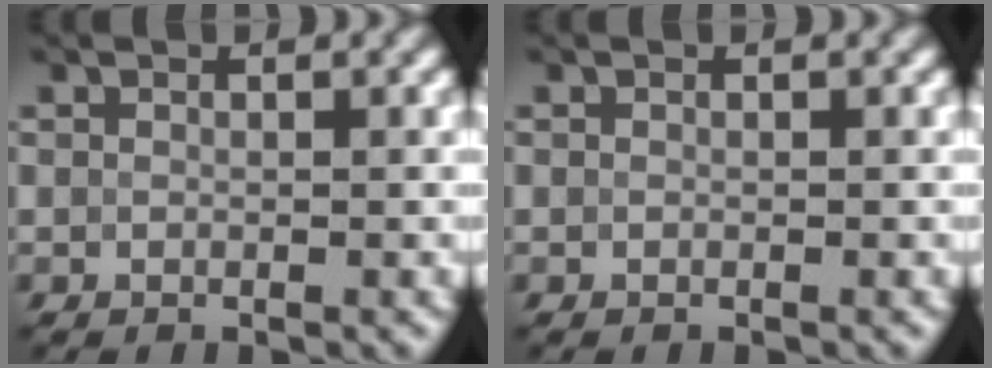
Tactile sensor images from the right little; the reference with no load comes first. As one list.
[{"total": 0.0}]